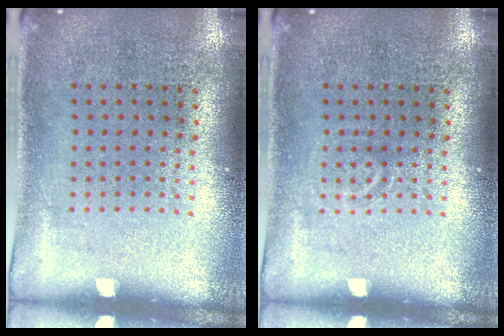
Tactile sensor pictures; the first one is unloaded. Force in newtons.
{"total": 0.8, "press": 0.7, "slide": 0.2}